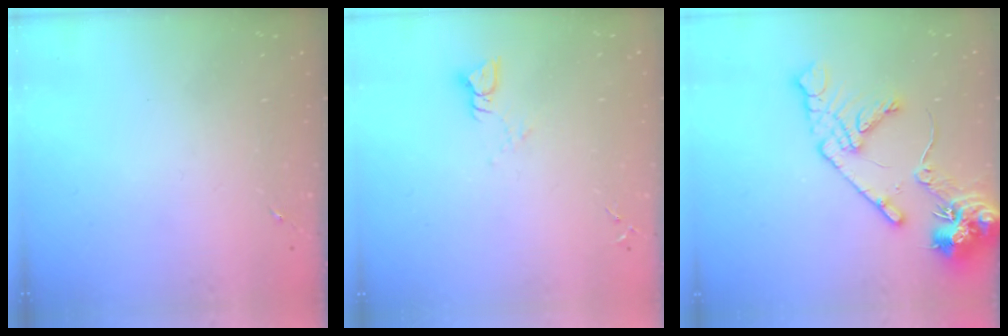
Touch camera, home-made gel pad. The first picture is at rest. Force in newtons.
{"total": 3.5, "press": 3.5, "slide": 0.2}
{"total": 15.4, "press": 15.2, "slide": 2.2}